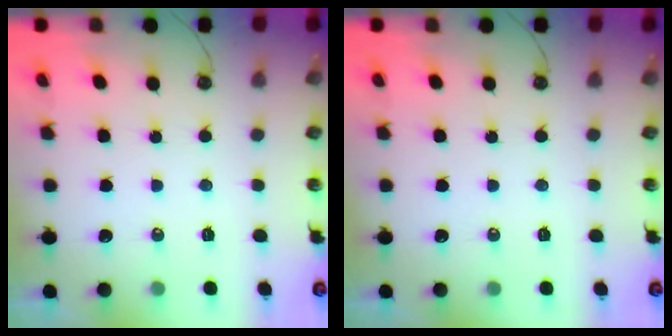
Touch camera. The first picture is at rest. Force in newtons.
{"total": 0.0}